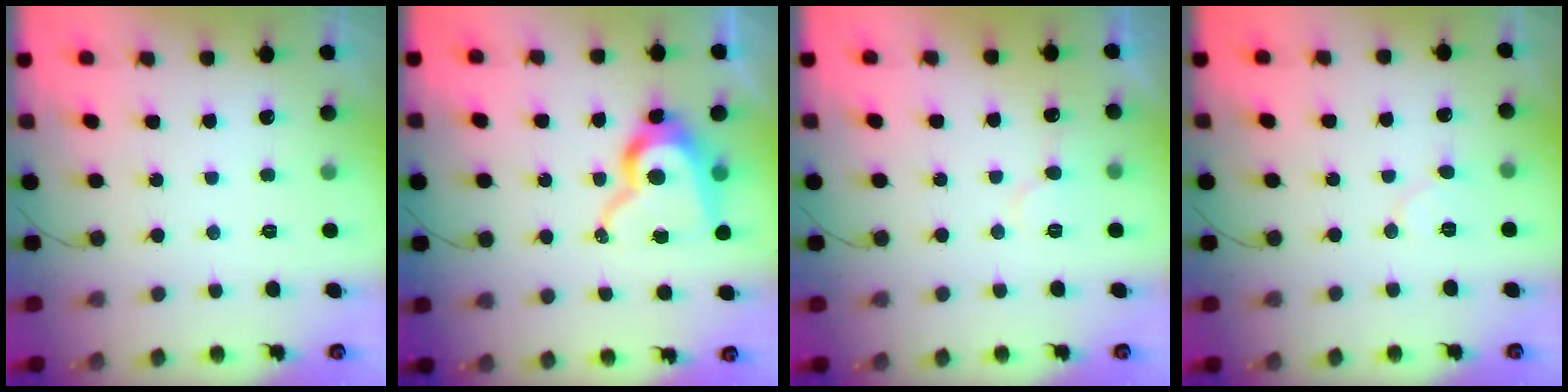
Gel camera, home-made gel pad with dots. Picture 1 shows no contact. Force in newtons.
{"total": 14.6, "press": 14.5, "slide": 1.7}
{"total": 5.1, "press": 5.1, "slide": 0.5}
{"total": 6.3, "press": 6.3, "slide": 0.7}